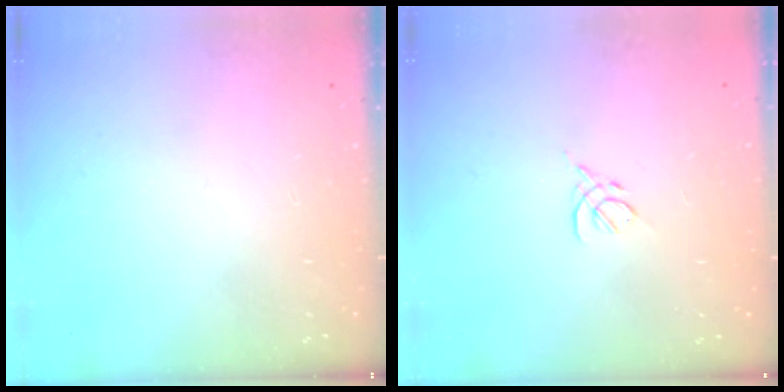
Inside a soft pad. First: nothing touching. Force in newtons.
{"total": 2.7, "press": 2.6, "slide": 0.8}